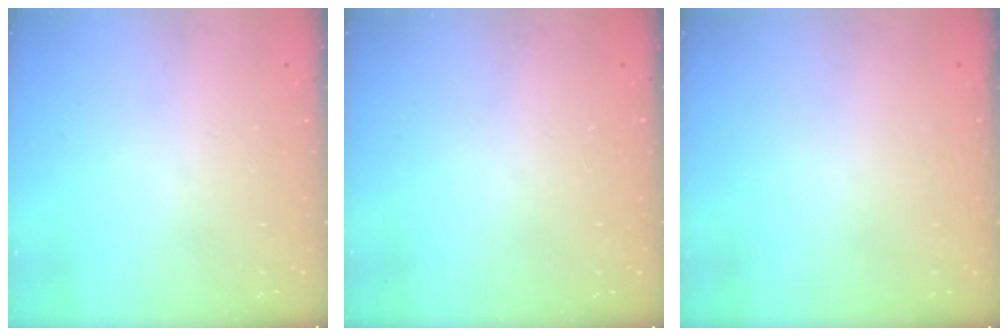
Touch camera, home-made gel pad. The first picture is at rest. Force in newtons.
{"total": 0.0}
{"total": 0.0}